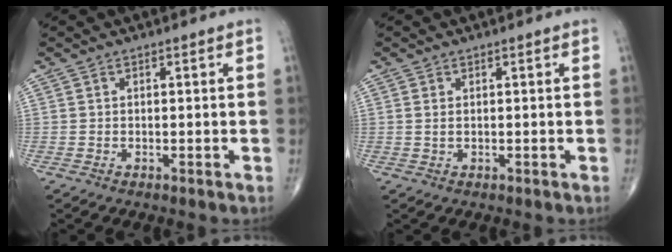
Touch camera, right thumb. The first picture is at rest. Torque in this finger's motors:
{"motor_torque": [-0.04, 0.05, -0.39, -0.20, 0.00]}